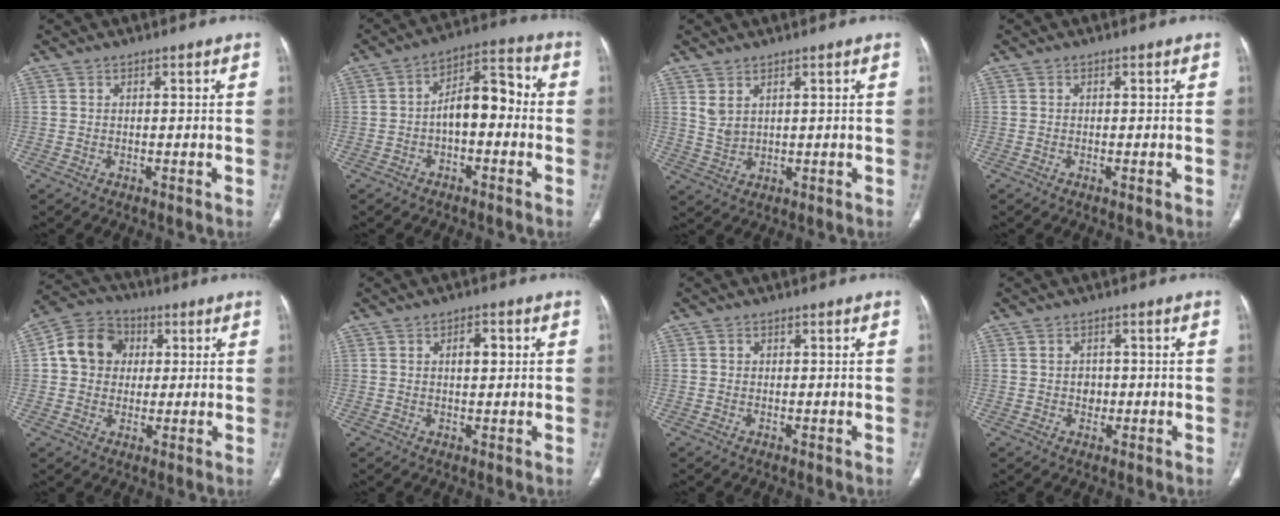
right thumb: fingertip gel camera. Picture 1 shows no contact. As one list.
[{"total": 9.9, "force": [-1.4, 5.4, 8.1], "torque": [-0.104, 0.045, -0.033]}, {"total": 3.1, "force": [1.8, 1.7, 1.9], "torque": [-0.037, -0.011, 0.047]}, {"total": 0.7, "force": [-0.2, 0.1, 0.7], "torque": [-0.015, -0.002, -0.004]}, {"total": 10.7, "force": [1.8, 9.3, 5.1], "torque": [-0.070, 0.013, 0.019]}, {"total": 3.7, "force": [0.9, 1.9, 3.0], "torque": [-0.039, 0.001, 0.013]}, {"total": 0.6, "force": [0.1, 0.6, 0.2], "torque": [0.001, 0.002, 0.002]}, {"total": 2.3, "force": [-0.1, 2.0, 1.2], "torque": [-0.007, 0.004, -0.001]}]